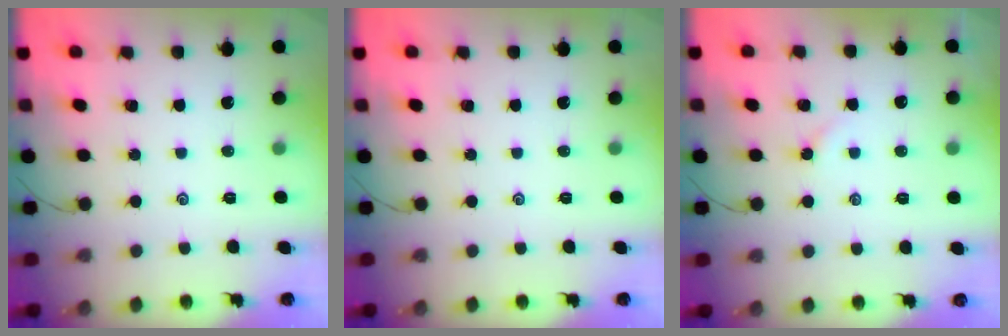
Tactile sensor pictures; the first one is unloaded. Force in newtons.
{"total": 0.0}
{"total": 2.1, "press": 2.1, "slide": 0.4}